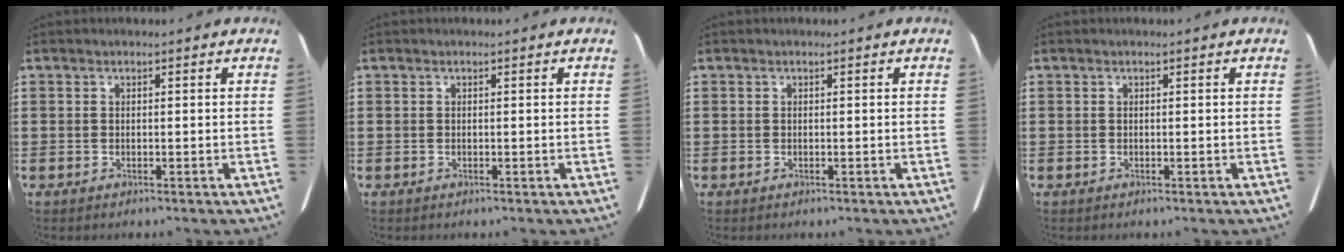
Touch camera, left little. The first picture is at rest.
{"total": 0.0}
{"total": 0.0}
{"total": 0.0}